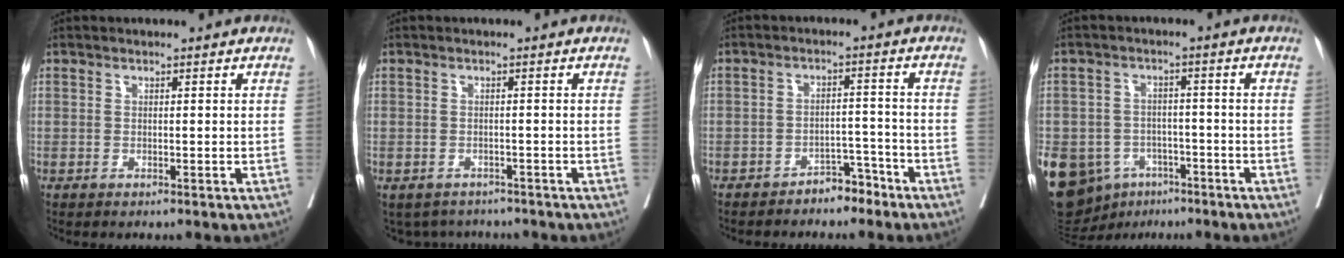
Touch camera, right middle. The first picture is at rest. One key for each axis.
{"total": 7.0, "fx": -6.3, "fy": 2.9, "fz": 1.2, "tx": -0.020, "ty": 0.005, "tz": -0.079}
{"total": 5.3, "fx": -4.4, "fy": 2.2, "fz": 1.9, "tx": -0.021, "ty": 0.012, "tz": -0.069}
{"total": 20.0, "fx": -9.8, "fy": 15.0, "fz": 8.8, "tx": -0.249, "ty": 0.002, "tz": -0.140}